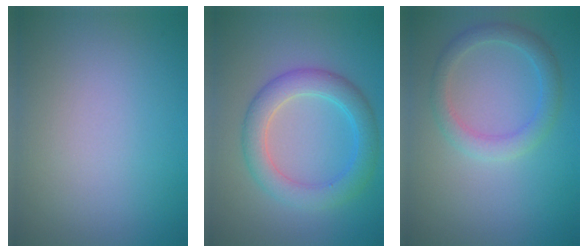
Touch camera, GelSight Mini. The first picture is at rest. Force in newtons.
{"total": 4.6, "press": 4.6, "slide": 0.2}
{"total": 2.7, "press": 2.7, "slide": 0.2}